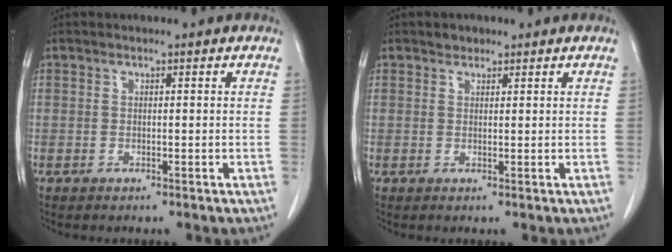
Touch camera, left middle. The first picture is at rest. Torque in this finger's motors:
{"motor_torque": [0.38, -0.38, -0.05, -0.01]}